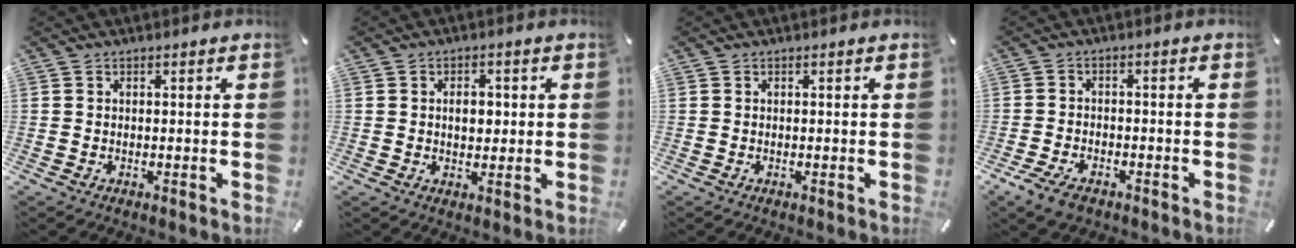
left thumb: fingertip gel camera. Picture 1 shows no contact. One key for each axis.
{"total": 4.5, "fx": 0.2, "fy": 3.3, "fz": 3.1, "tx": -0.032, "ty": -0.005, "tz": -0.006}
{"total": 0.0}
{"total": 4.9, "fx": -3.2, "fy": 2.6, "fz": 2.7, "tx": -0.068, "ty": 0.009, "tz": -0.062}